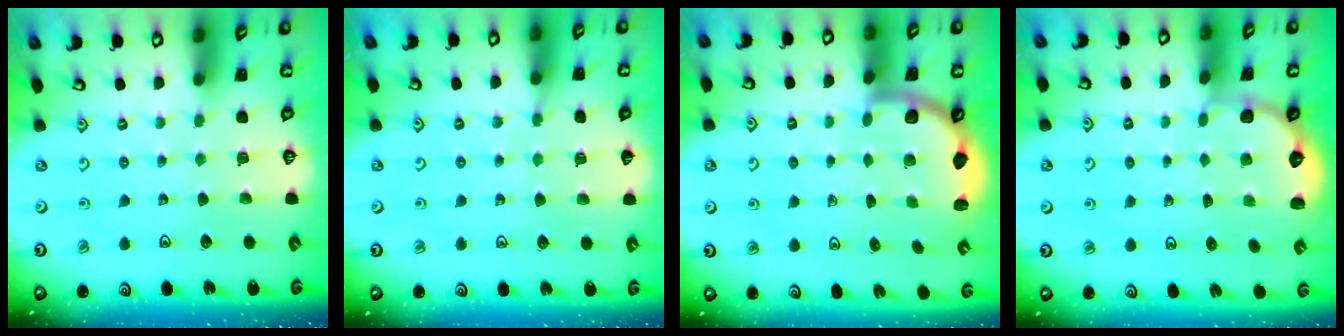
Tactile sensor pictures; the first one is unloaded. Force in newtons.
{"total": 5.3, "press": 5.3, "slide": 0.7}
{"total": 3.1, "press": 3.0, "slide": 0.9}
{"total": 2.2, "press": 1.1, "slide": 1.9}